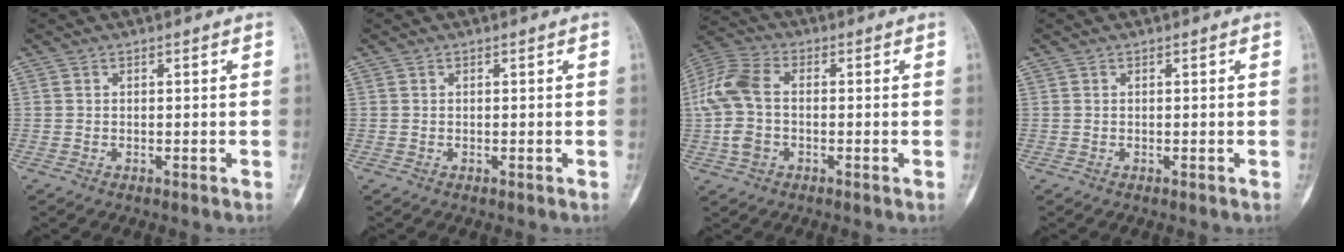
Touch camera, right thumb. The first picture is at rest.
{"total": 0.0}
{"total": 10.9, "force": [-0.5, 7.1, 8.3], "torque": [-0.190, 0.025, -0.018]}
{"total": 0.0}